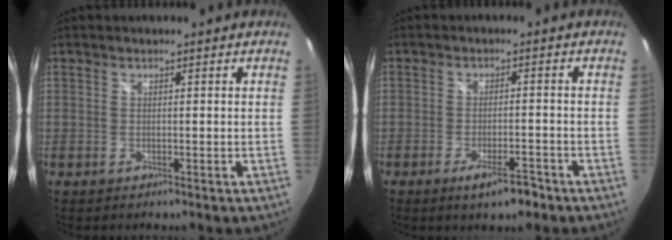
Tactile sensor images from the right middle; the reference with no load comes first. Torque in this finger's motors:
{"motor_torque": [0.54, -0.64, 0.27, 0.06]}